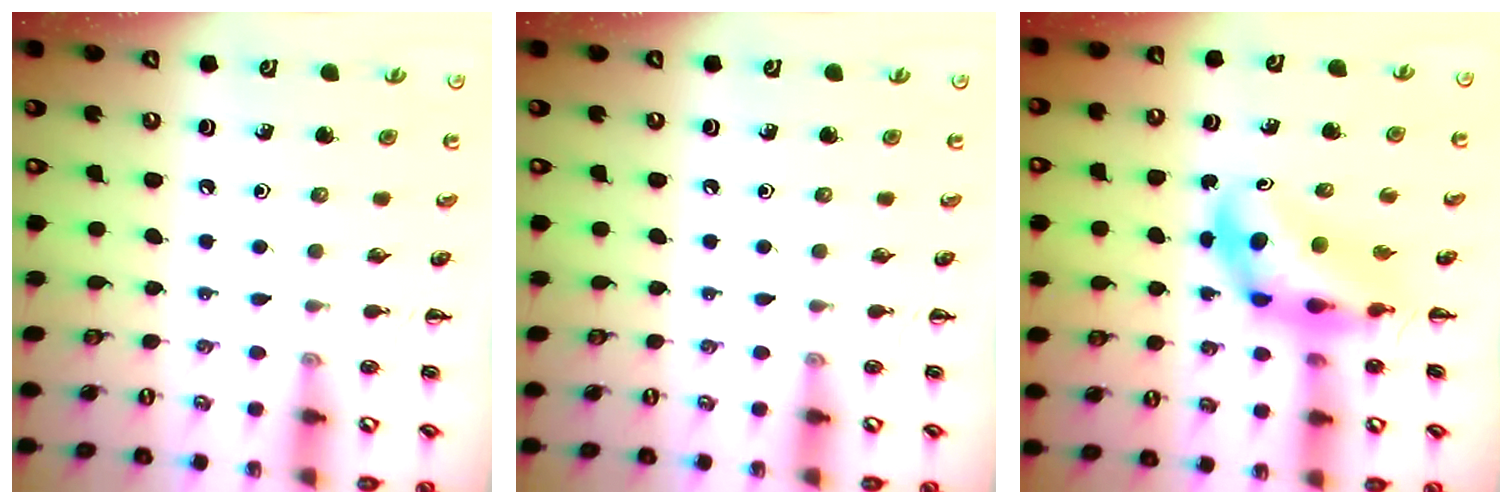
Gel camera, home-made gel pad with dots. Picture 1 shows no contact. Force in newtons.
{"total": 0.0}
{"total": 5.7, "press": 5.6, "slide": 1.3}